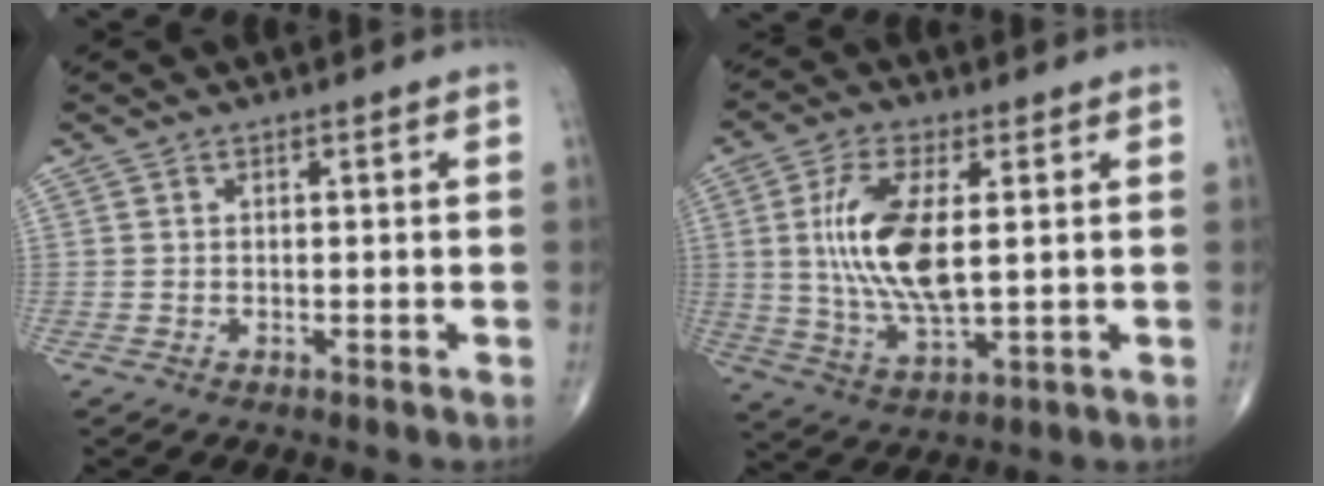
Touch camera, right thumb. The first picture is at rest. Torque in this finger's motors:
{"motor_torque": [2.59, 2.42, 1.64, -0.10, 0.56]}